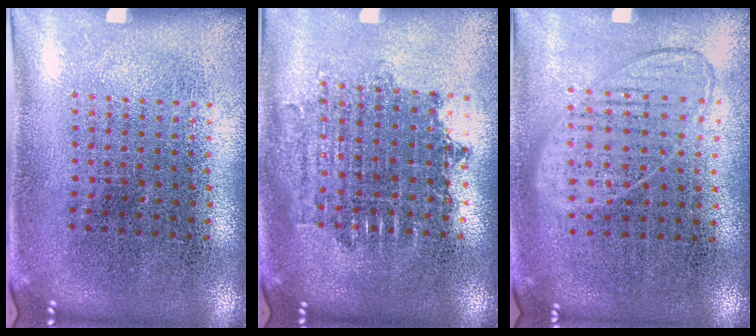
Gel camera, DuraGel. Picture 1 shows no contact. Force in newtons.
{"total": 1.7, "press": 1.4, "slide": 1.0}
{"total": 0.9, "press": 0.8, "slide": 0.4}